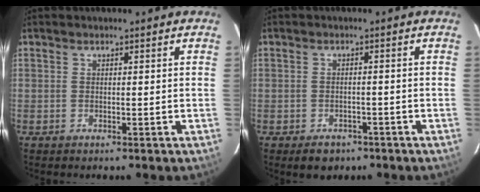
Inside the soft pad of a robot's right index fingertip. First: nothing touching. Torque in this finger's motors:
{"motor_torque": [0.00, -0.04, -0.14, -0.09]}